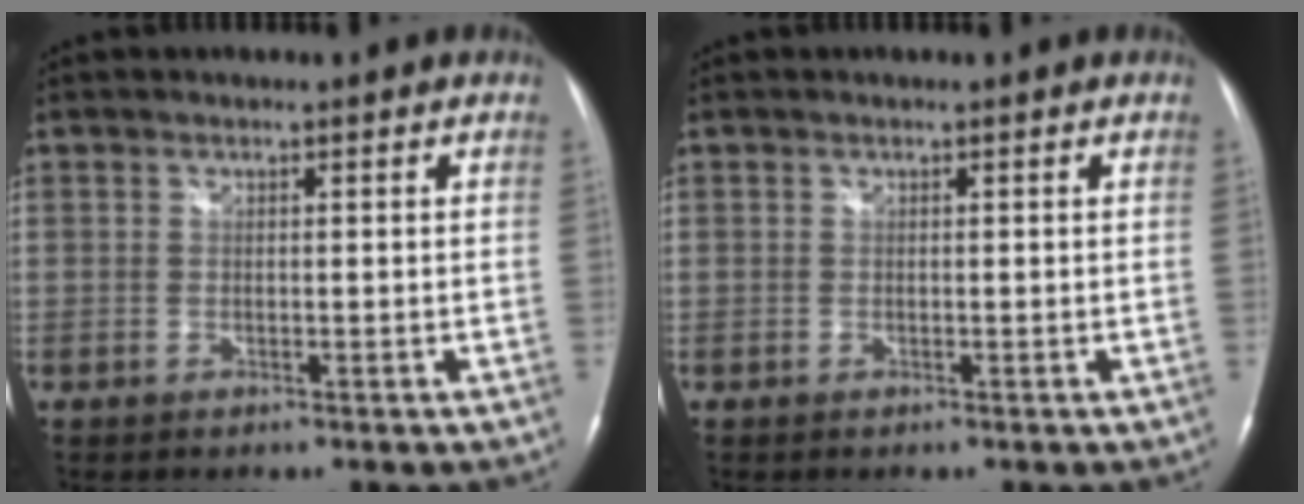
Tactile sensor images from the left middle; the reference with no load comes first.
{"total": 0.0}